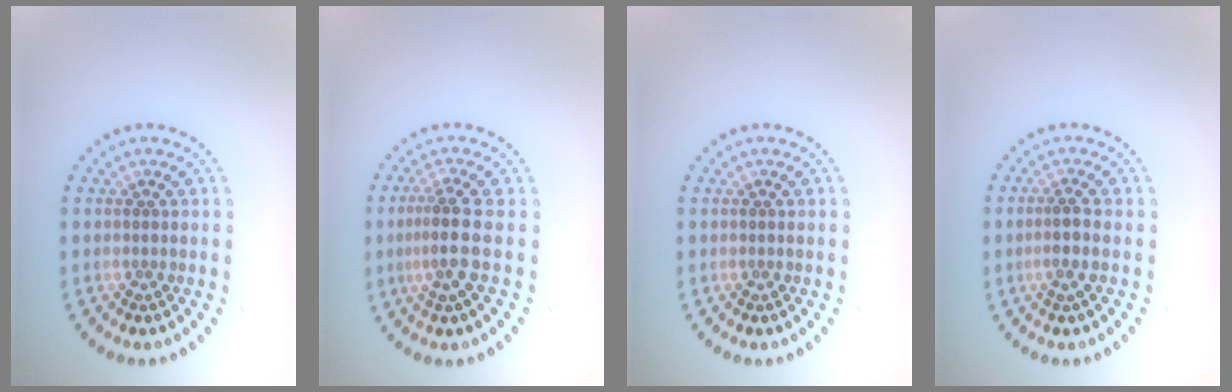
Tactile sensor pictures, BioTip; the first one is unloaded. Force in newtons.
{"total": 2.7, "press": 2.0, "slide": 1.7}
{"total": 0.0}
{"total": 1.5, "press": 1.2, "slide": 0.9}